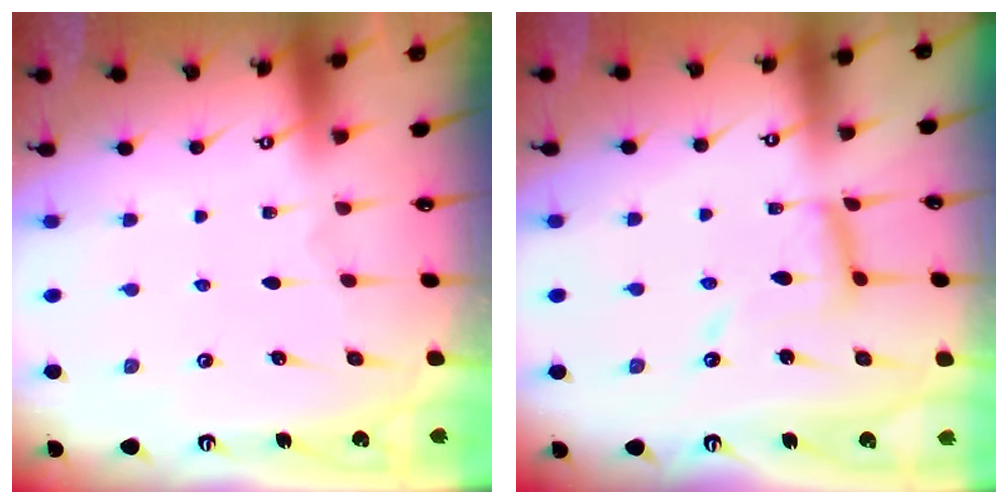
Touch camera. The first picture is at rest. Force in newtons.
{"total": 11.8, "press": 11.7, "slide": 1.1}